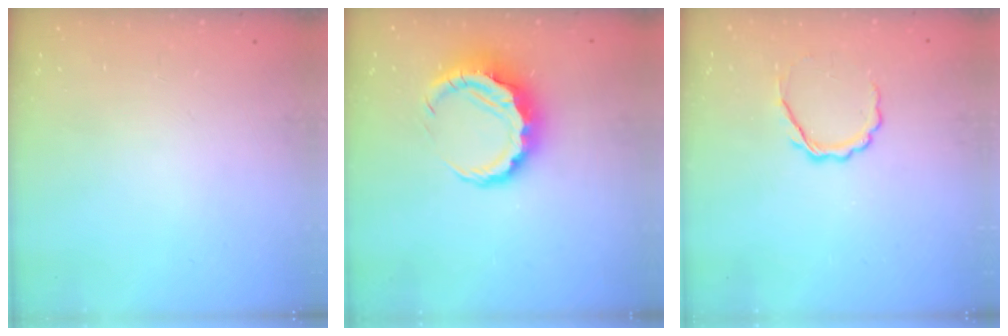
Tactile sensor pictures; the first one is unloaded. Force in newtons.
{"total": 8.9, "press": 8.8, "slide": 1.1}
{"total": 5.3, "press": 5.1, "slide": 1.2}